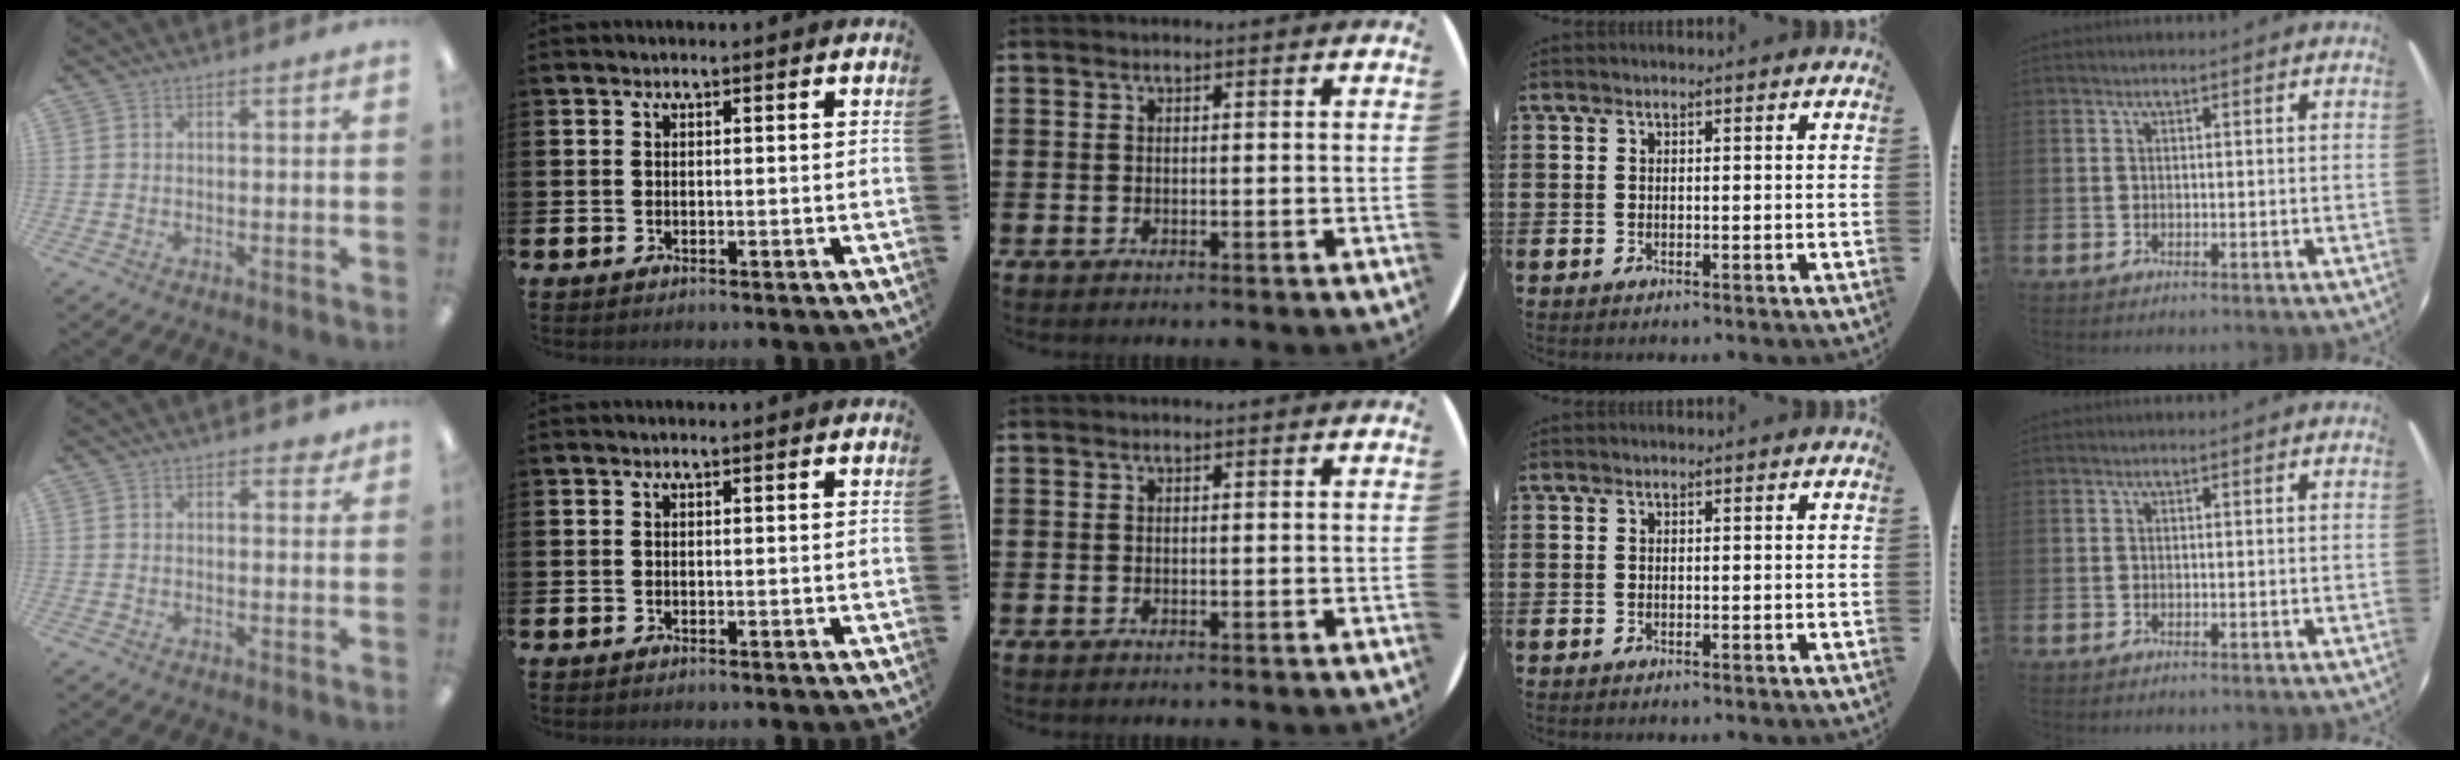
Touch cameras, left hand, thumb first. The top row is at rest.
{"thumb": {"total": 2.1, "force": [1.4, 1.1, 1.1], "torque": [-0.006, -0.004, 0.022]}}